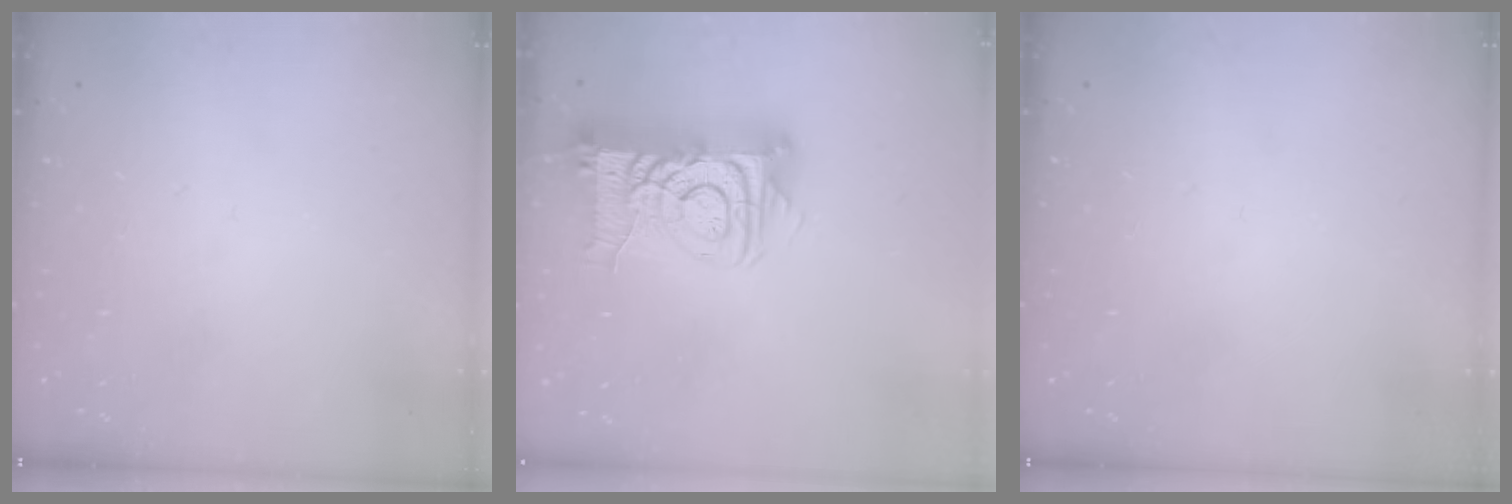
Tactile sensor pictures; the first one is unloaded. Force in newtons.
{"total": 15.4, "press": 15.4, "slide": 1.3}
{"total": 0.0}